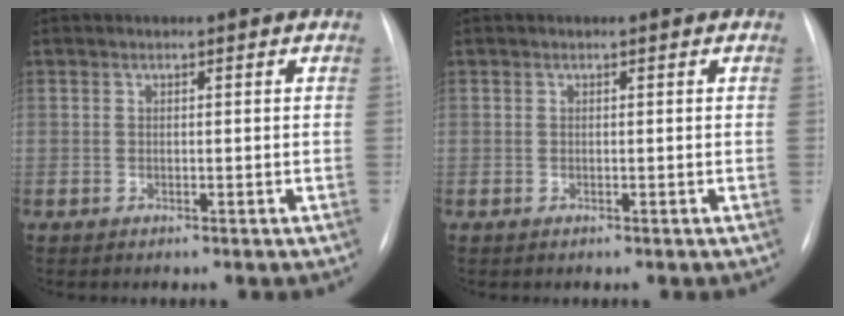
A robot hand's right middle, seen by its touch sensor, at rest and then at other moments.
{"total": 0.0}